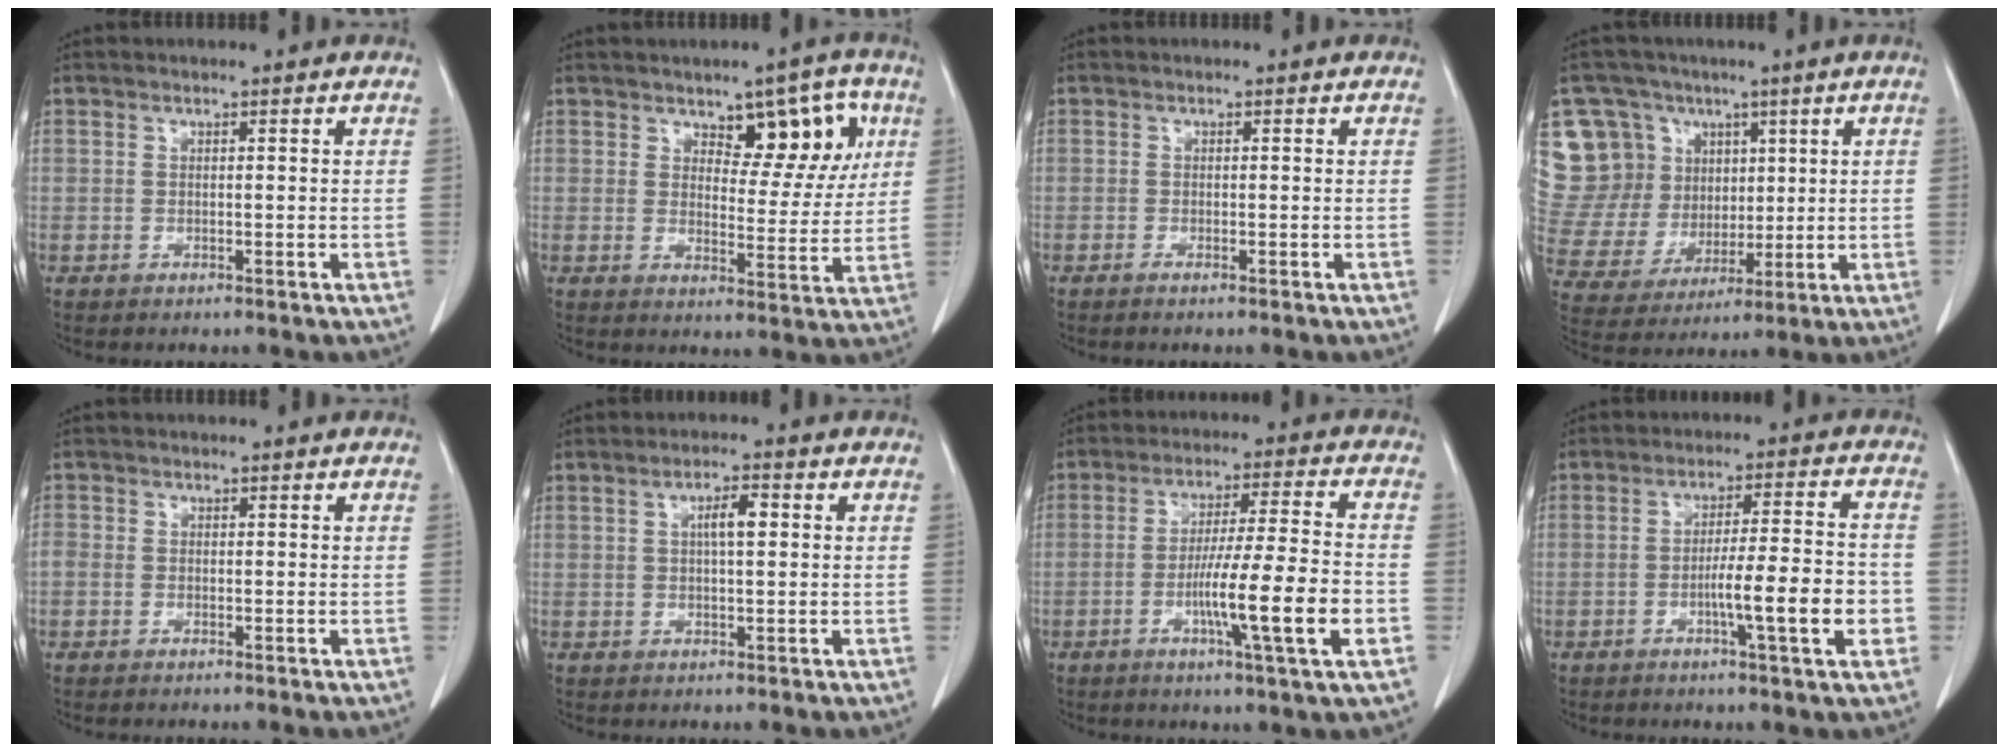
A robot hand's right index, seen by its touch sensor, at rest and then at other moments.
{"total": 8.8, "force": [4.2, 4.1, 6.6], "torque": [-0.071, 0.010, 0.060]}
{"total": 0.7, "force": [-0.5, -0.1, 0.5], "torque": [-0.010, -0.001, -0.009]}
{"total": 19.6, "force": [8.4, 16.7, 6.0], "torque": [-0.184, 0.082, 0.183]}
{"total": 1.7, "force": [-0.4, 1.5, 0.8], "torque": [-0.024, 0.008, -0.009]}
{"total": 3.4, "force": [0.7, 0.7, 3.3], "torque": [-0.057, 0.006, 0.010]}
{"total": 12.7, "force": [-3.9, -0.6, 12.1], "torque": [-0.206, -0.007, -0.067]}
{"total": 9.7, "force": [-2.9, 0.5, 9.2], "torque": [-0.139, 0.002, -0.044]}